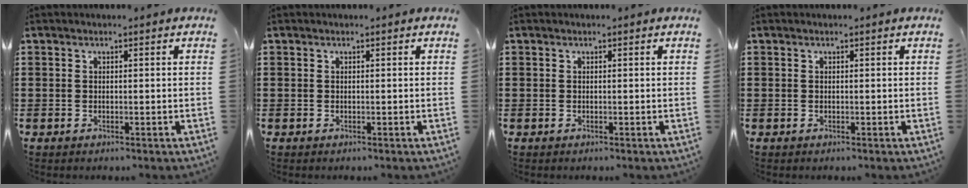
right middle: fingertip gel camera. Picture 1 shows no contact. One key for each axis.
{"total": 0.0}
{"total": 0.0}
{"total": 0.0}